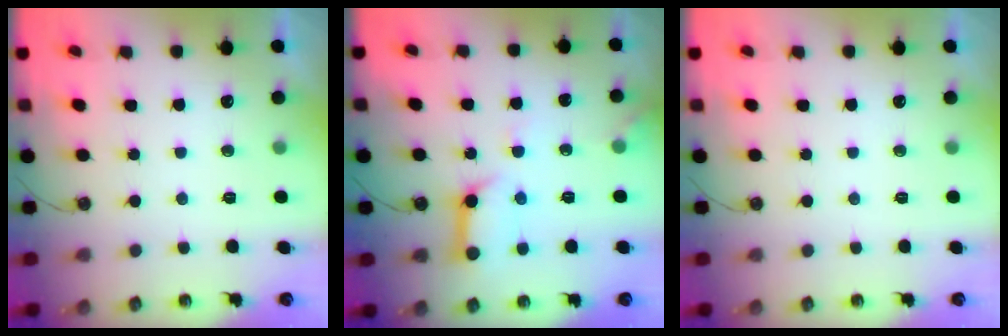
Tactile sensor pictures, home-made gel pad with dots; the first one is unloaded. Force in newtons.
{"total": 11.4, "press": 11.4, "slide": 1.2}
{"total": 0.0}